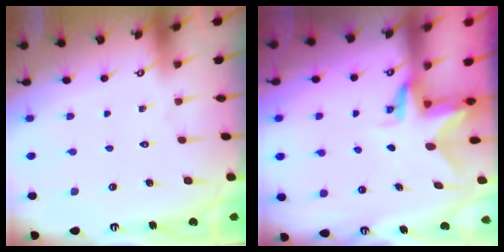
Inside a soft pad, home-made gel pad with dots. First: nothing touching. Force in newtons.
{"total": 3.1, "press": 3.1, "slide": 0.2}